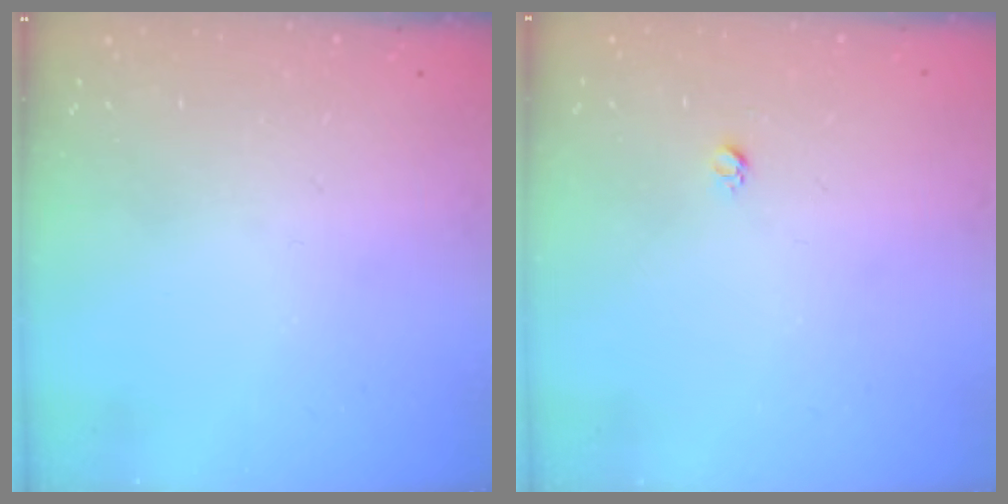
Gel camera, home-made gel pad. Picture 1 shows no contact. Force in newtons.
{"total": 2.7, "press": 2.7, "slide": 0.3}